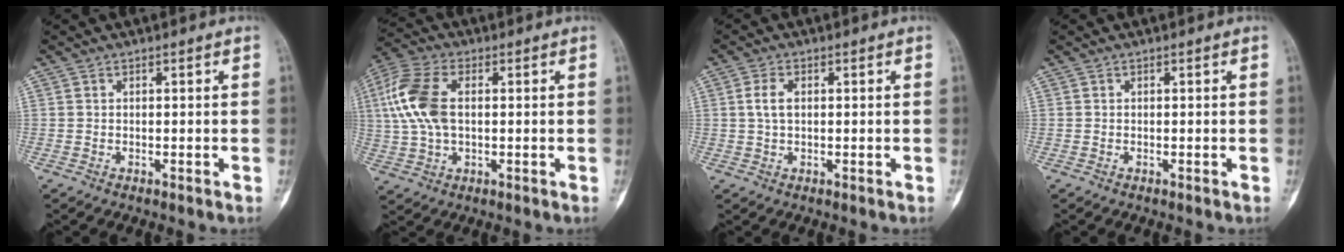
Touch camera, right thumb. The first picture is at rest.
{"total": 12.6, "force": [1.8, 7.3, 10.1], "torque": [-0.230, 0.015, 0.034]}
{"total": 3.3, "force": [0.6, 1.8, 2.7], "torque": [-0.052, 0.004, 0.010]}
{"total": 0.0}